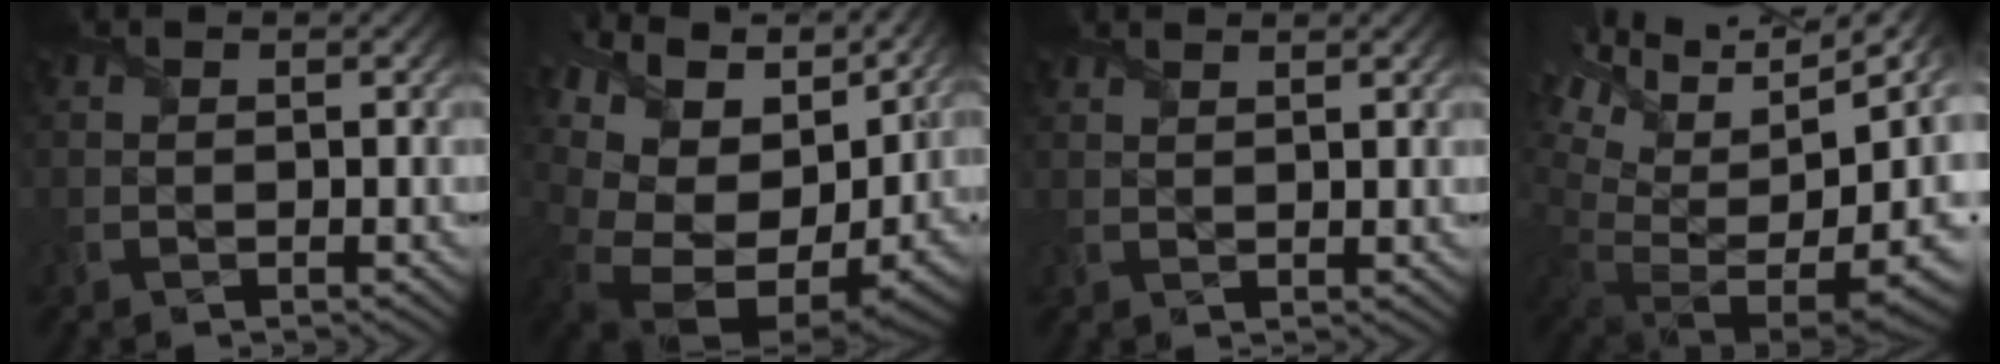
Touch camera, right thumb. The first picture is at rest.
{"total": 17.6, "force": [3.8, 11.8, 12.5], "torque": [-0.231, -0.007, 0.122]}
{"total": 1.5, "force": [1.4, -0.2, 0.4], "torque": [-0.011, 0.000, 0.031]}
{"total": 17.2, "force": [4.1, 9.6, 13.7], "torque": [-0.265, 0.021, 0.110]}